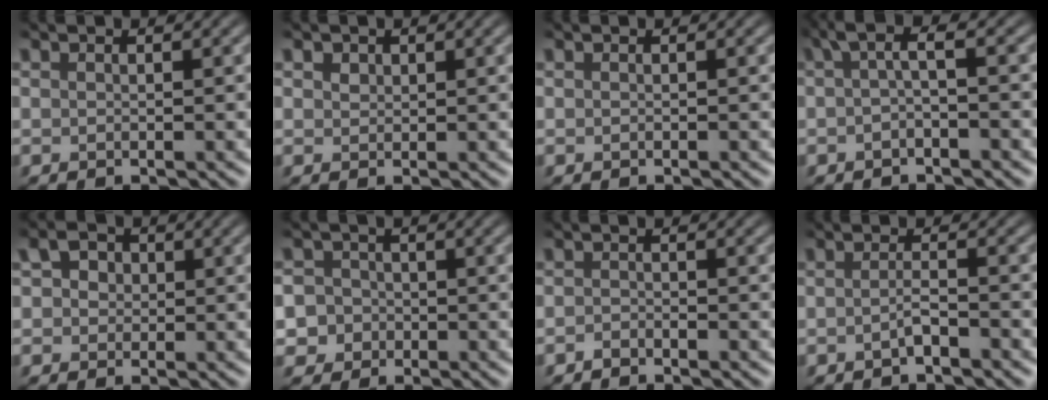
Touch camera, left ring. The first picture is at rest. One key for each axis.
{"total": 0.9, "fx": 0.5, "fy": 0.6, "fz": 0.2, "tx": -0.004, "ty": -0.001, "tz": 0.010}
{"total": 0.0}
{"total": 2.6, "fx": 0.0, "fy": 0.5, "fz": 2.5, "tx": -0.042, "ty": 0.005, "tz": -0.004}
{"total": 2.4, "fx": 0.6, "fy": 2.0, "fz": 1.1, "tx": -0.016, "ty": 0.005, "tz": 0.002}
{"total": 4.9, "fx": -1.4, "fy": 4.5, "fz": 1.2, "tx": -0.006, "ty": 0.010, "tz": -0.052}
{"total": 0.9, "fx": -0.7, "fy": 0.2, "fz": 0.4, "tx": -0.008, "ty": 0.001, "tz": -0.015}
{"total": 1.4, "fx": -0.8, "fy": 0.2, "fz": 1.1, "tx": -0.020, "ty": 0.003, "tz": -0.020}